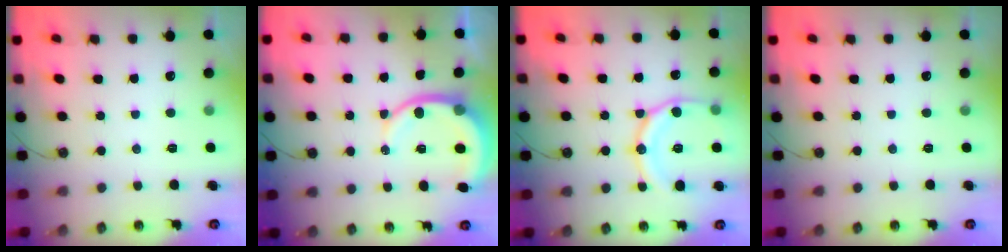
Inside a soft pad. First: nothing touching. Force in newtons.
{"total": 8.2, "press": 8.2, "slide": 0.9}
{"total": 15.6, "press": 15.5, "slide": 1.6}
{"total": 0.0}